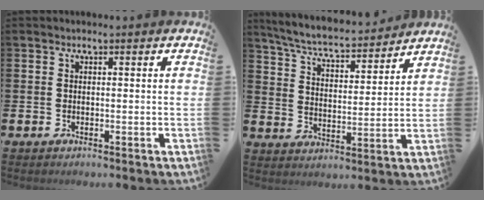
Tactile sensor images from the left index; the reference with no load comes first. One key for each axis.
{"total": 6.3, "fx": 6.0, "fy": 0.9, "fz": 1.9, "tx": -0.064, "ty": -0.045, "tz": 0.100}